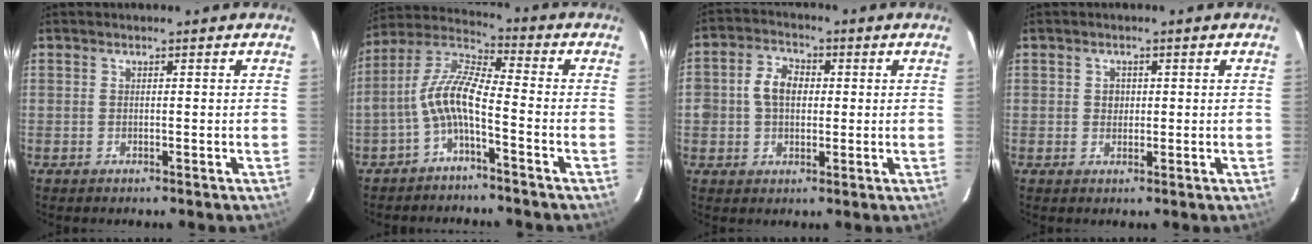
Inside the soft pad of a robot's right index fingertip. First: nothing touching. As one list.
[{"total": 8.4, "force": [-3.2, 1.8, 7.5], "torque": [-0.175, 0.016, -0.064]}, {"total": 6.3, "force": [0.5, 4.9, 4.0], "torque": [-0.078, 0.020, 0.010]}, {"total": 1.7, "force": [0.2, 1.7, 0.5], "torque": [-0.005, 0.005, 0.002]}]